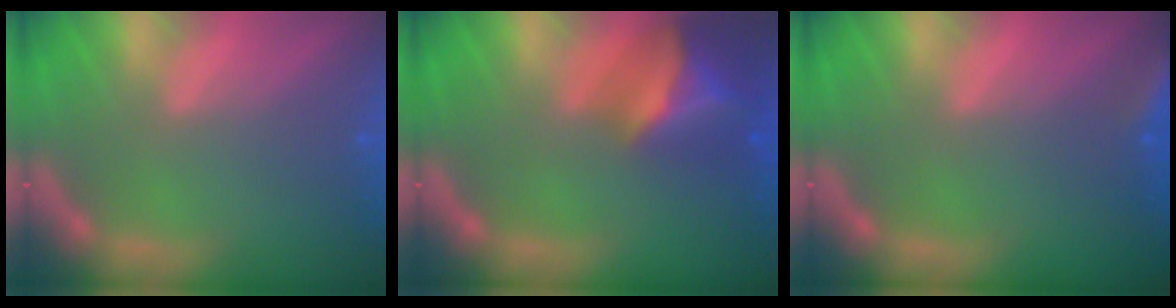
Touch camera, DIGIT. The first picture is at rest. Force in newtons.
{"total": 7.5}
{"total": 2.9}